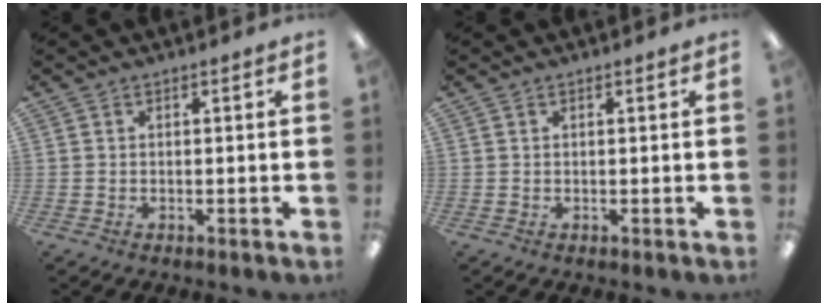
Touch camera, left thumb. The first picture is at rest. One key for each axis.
{"total": 0.0}